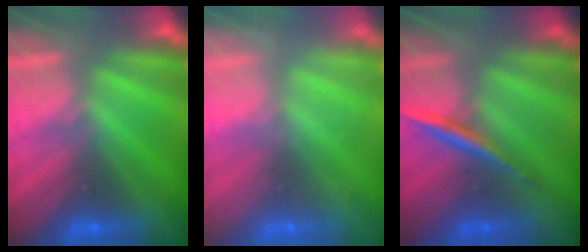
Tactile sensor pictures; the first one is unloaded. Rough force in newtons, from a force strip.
{"total": 2.4}
{"total": 1.7}